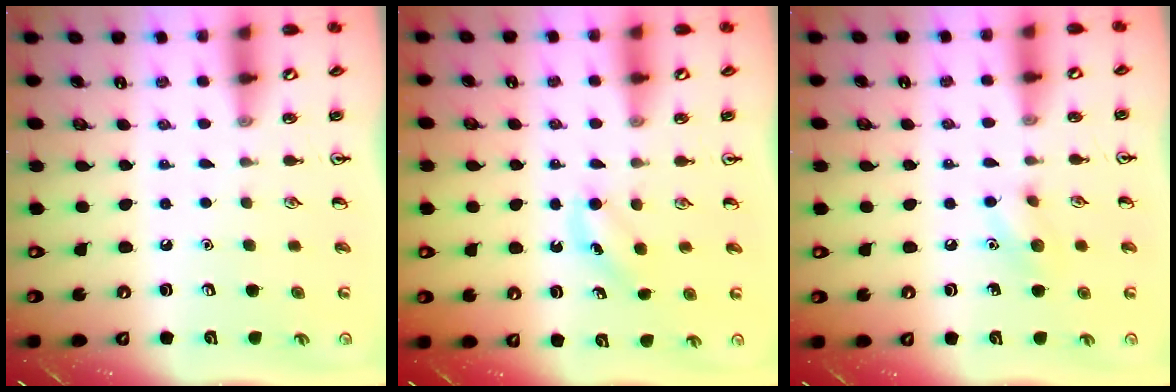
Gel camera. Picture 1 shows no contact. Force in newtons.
{"total": 3.7, "press": 3.6, "slide": 1.0}
{"total": 6.6, "press": 6.5, "slide": 1.4}